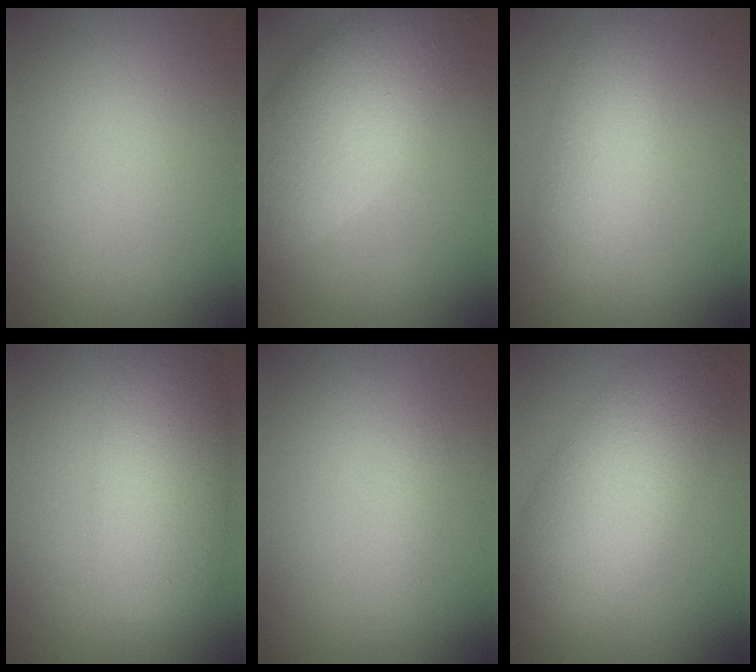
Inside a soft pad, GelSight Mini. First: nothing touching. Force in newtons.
{"total": 8.1, "press": 8.1, "slide": 0.5}
{"total": 3.5, "press": 3.5, "slide": 0.1}
{"total": 6.5, "press": 6.5, "slide": 0.1}
{"total": 1.1, "press": 1.1, "slide": 0.1}
{"total": 7.7, "press": 7.7, "slide": 0.1}